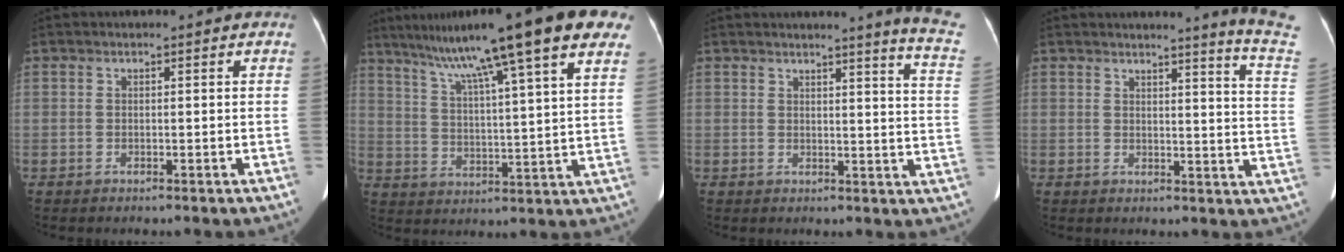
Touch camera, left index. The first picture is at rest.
{"total": 22.1, "force": [15.2, 0.7, 16.0], "torque": [-0.253, 0.038, 0.210]}
{"total": 9.3, "force": [8.5, -1.4, 3.6], "torque": [-0.036, -0.076, 0.068]}
{"total": 9.8, "force": [9.2, -2.5, 2.3], "torque": [-0.029, -0.103, 0.085]}